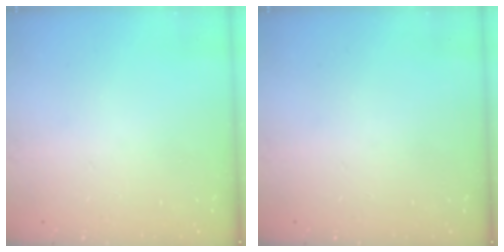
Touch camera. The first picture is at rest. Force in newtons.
{"total": 0.0}